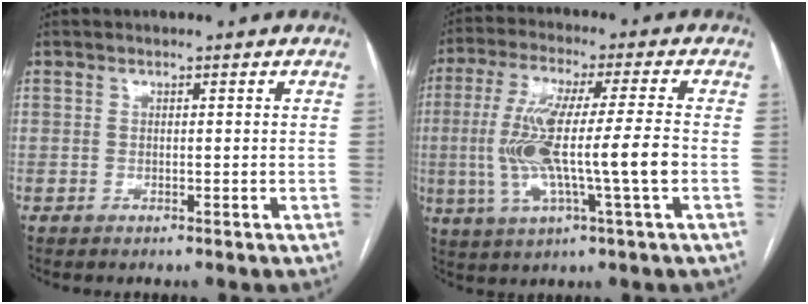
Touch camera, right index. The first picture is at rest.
{"total": 13.5, "force": [-1.4, 0.5, 13.5], "torque": [-0.266, 0.002, -0.026]}